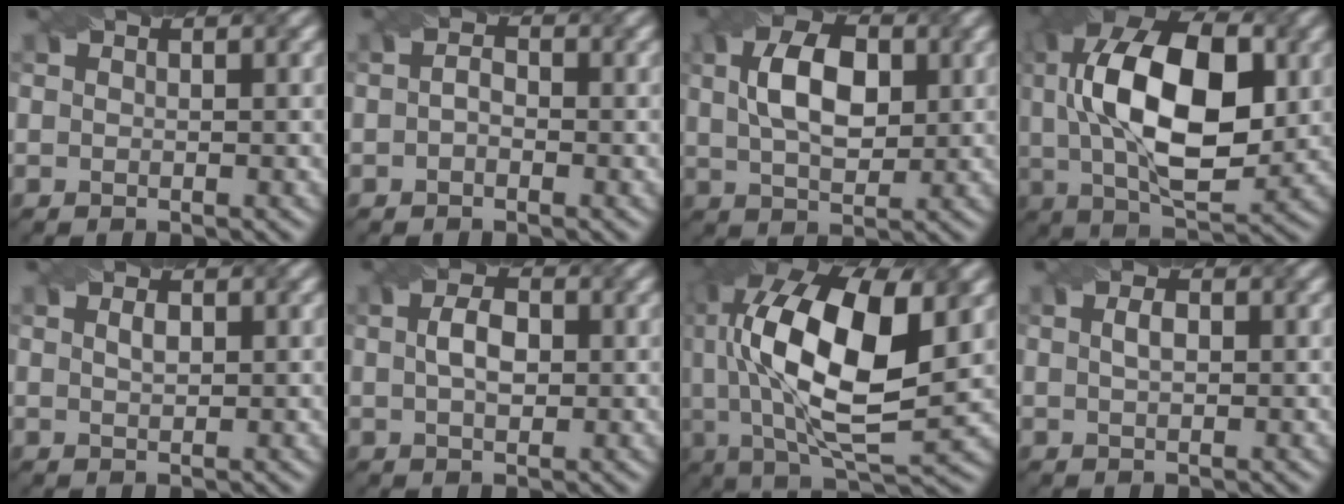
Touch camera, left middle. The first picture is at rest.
{"total": 1.2, "force": [-0.3, 0.8, 0.9], "torque": [-0.019, 0.003, -0.008]}
{"total": 6.5, "force": [1.5, 3.7, 5.1], "torque": [-0.097, 0.010, 0.024]}
{"total": 13.9, "force": [1.7, 7.0, 11.9], "torque": [-0.204, 0.013, 0.027]}
{"total": 1.1, "force": [0.4, 0.5, 0.9], "torque": [-0.018, 0.001, 0.010]}
{"total": 3.0, "force": [0.3, 1.8, 2.4], "torque": [-0.050, 0.005, 0.003]}
{"total": 15.6, "force": [2.9, 6.5, 13.8], "torque": [-0.270, 0.003, 0.051]}
{"total": 1.4, "force": [0.2, 0.7, 1.2], "torque": [-0.026, 0.003, 0.003]}